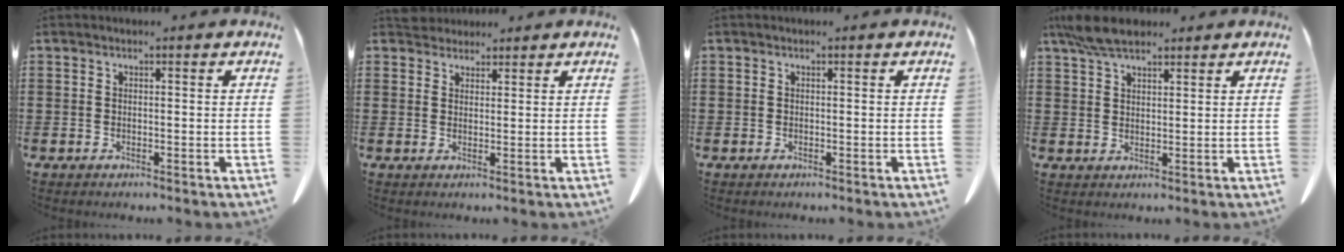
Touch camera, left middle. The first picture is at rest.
{"total": 2.7, "force": [2.5, 1.0, 0.0], "torque": [0.001, -0.002, 0.048]}
{"total": 0.0}
{"total": 5.7, "force": [4.5, 2.0, 2.8], "torque": [-0.068, -0.001, 0.086]}